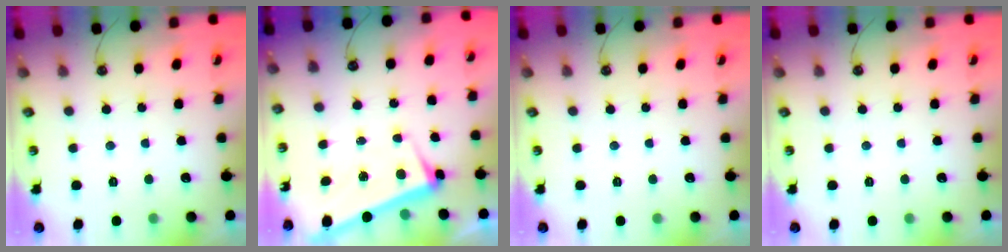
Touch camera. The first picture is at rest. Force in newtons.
{"total": 3.3, "press": 3.1, "slide": 0.9}
{"total": 0.0}
{"total": 0.0}